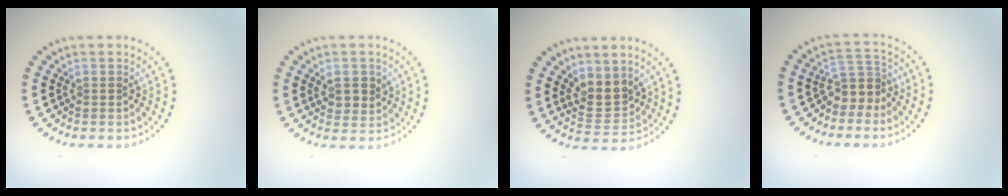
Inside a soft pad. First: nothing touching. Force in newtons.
{"total": 2.3, "press": 2.2, "slide": 0.7}
{"total": 3.0, "press": 2.7, "slide": 1.2}
{"total": 2.7, "press": 2.0, "slide": 1.8}